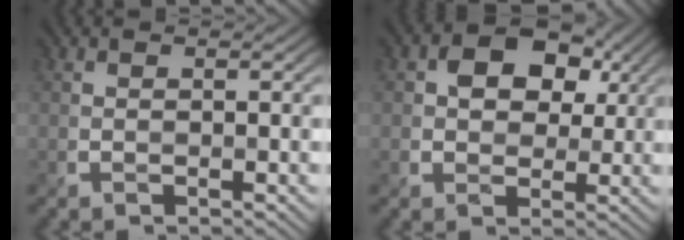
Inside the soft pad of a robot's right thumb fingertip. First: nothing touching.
{"total": 6.7, "force": [2.0, 5.0, 3.9], "torque": [-0.070, 0.005, 0.017]}